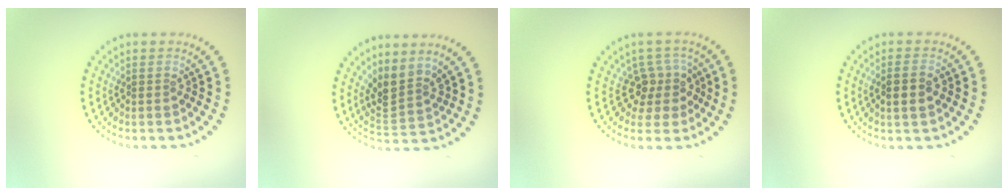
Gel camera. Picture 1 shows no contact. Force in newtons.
{"total": 3.0, "press": 2.1, "slide": 2.1}
{"total": 2.8, "press": 2.0, "slide": 1.8}
{"total": 2.3, "press": 2.2, "slide": 0.5}